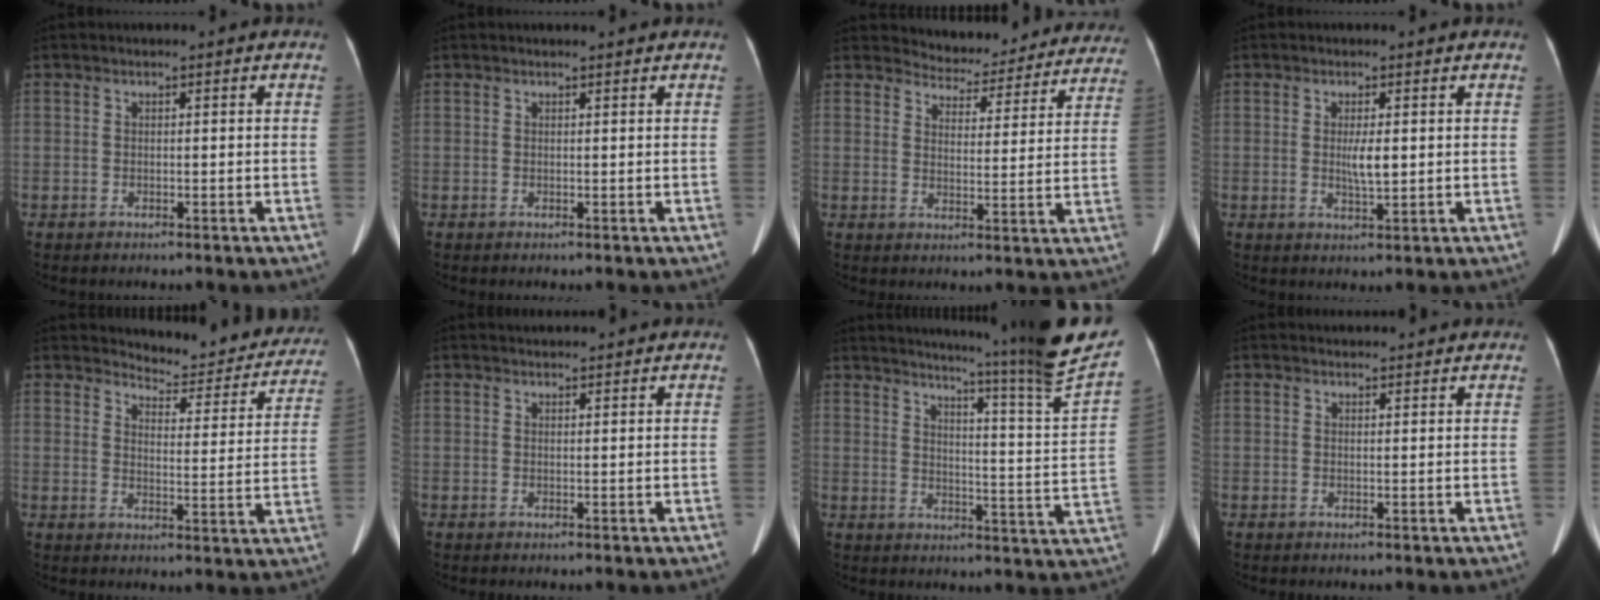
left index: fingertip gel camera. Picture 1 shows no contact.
{"total": 0.9, "force": [0.9, -0.1, 0.2], "torque": [-0.009, -0.003, 0.011]}
{"total": 15.0, "force": [14.4, 3.8, 1.5], "torque": [0.009, -0.029, 0.155]}
{"total": 2.8, "force": [0.3, 0.4, 2.7], "torque": [-0.052, -0.008, 0.006]}
{"total": 13.8, "force": [13.3, 3.0, 2.3], "torque": [-0.007, -0.045, 0.143]}
{"total": 3.8, "force": [3.7, 0.3, 0.7], "torque": [-0.013, 0.027, 0.049]}
{"total": 20.7, "force": [17.6, -3.2, 10.3], "torque": [-0.159, -0.086, 0.222]}
{"total": 4.6, "force": [4.5, 0.7, 0.7], "torque": [-0.011, 0.022, 0.050]}